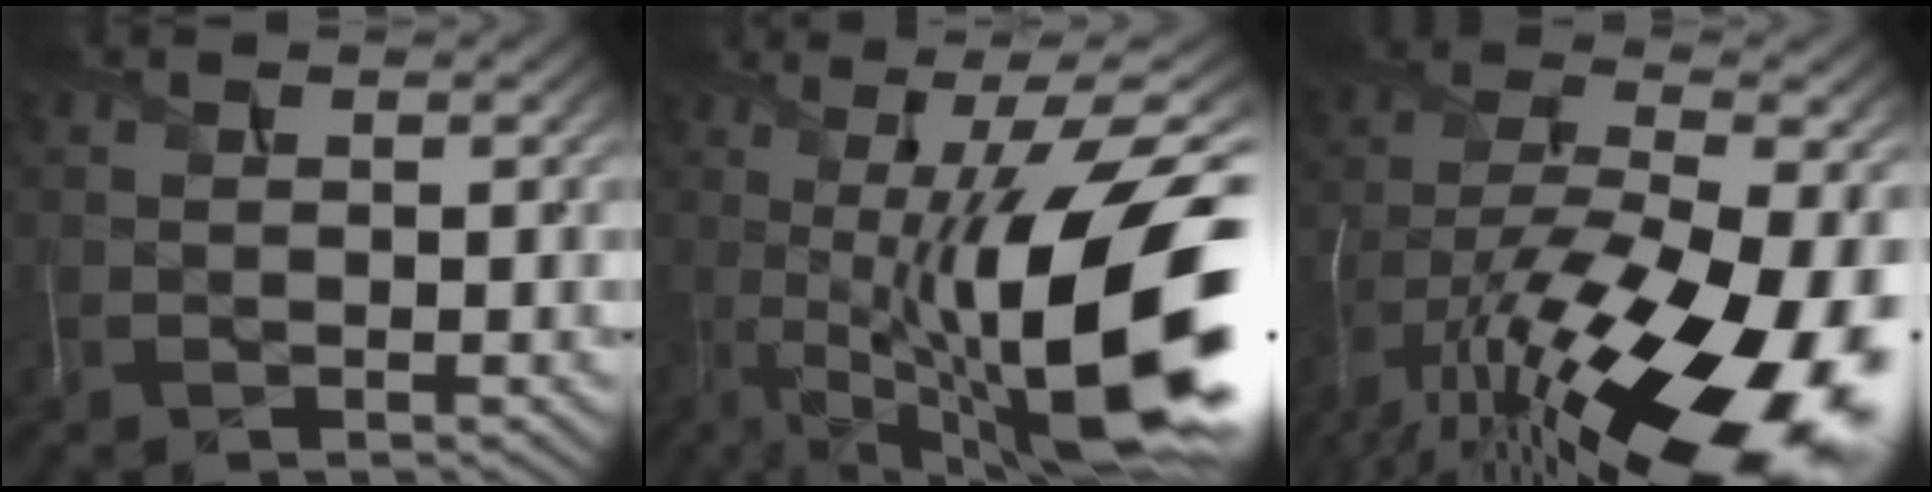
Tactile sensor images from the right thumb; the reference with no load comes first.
{"total": 18.0, "force": [-2.8, 5.8, 16.8], "torque": [-0.245, 0.007, -0.048]}
{"total": 20.3, "force": [-10.5, 8.6, 15.1], "torque": [-0.291, -0.044, -0.163]}